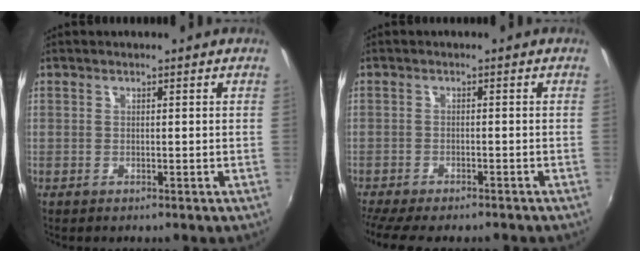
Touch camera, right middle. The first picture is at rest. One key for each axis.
{"total": 8.2, "fx": -7.1, "fy": 1.3, "fz": 3.7, "tx": -0.090, "ty": -0.033, "tz": -0.115}